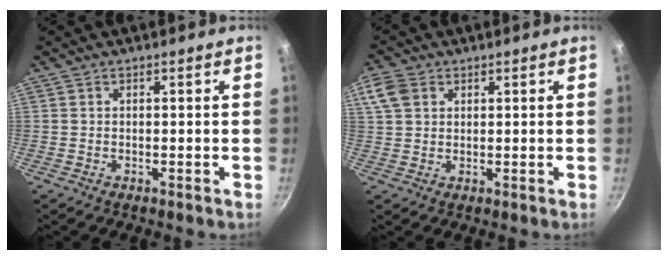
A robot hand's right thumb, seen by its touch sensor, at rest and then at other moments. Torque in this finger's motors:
{"motor_torque": [-0.32, 0.48, 0.12, 0.18, 0.00]}